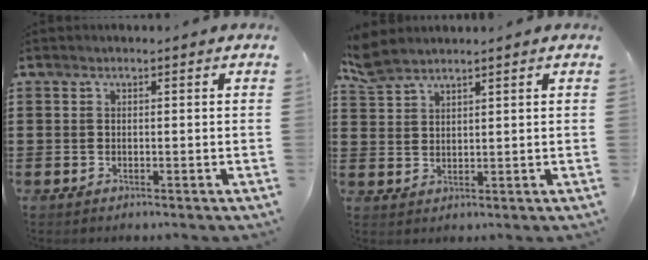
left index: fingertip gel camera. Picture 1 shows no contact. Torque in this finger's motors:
{"motor_torque": [0.50, 0.45, 0.21, 0.03]}